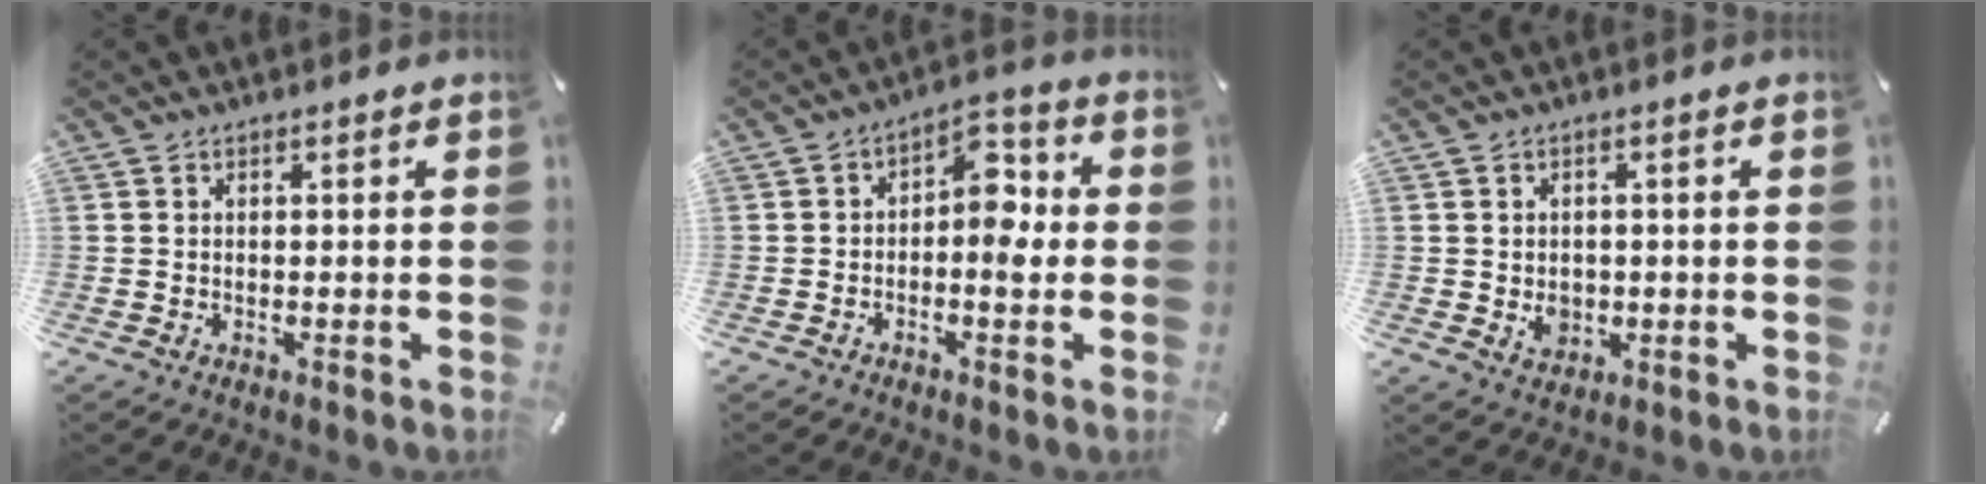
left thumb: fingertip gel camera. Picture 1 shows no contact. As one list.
[{"total": 7.5, "force": [-1.2, 4.2, 6.1], "torque": [-0.077, 0.007, -0.027]}, {"total": 3.7, "force": [-0.4, 3.2, 1.8], "torque": [-0.014, -0.002, -0.007]}]